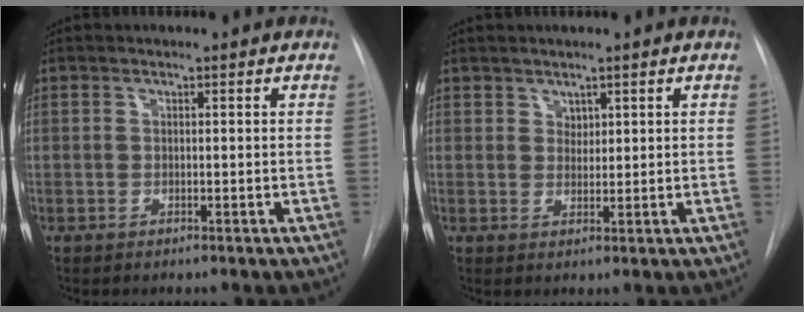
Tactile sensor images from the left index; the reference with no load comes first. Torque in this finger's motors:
{"motor_torque": [0.11, 0.25, -0.05, -0.01]}